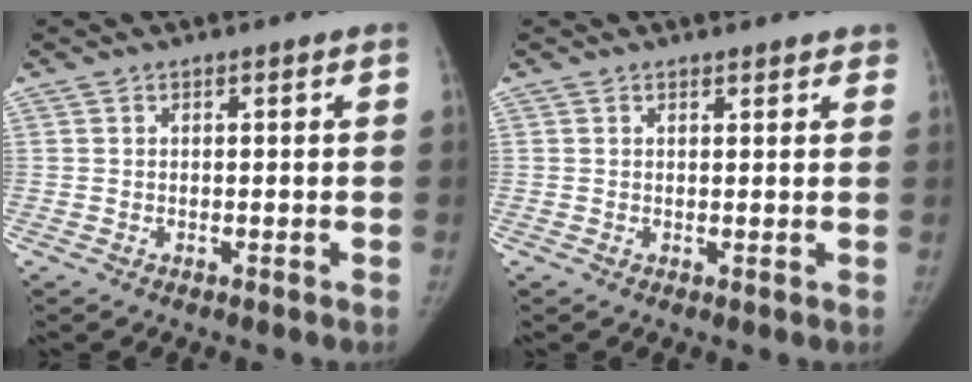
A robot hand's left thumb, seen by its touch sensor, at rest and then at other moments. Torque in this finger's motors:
{"motor_torque": [-0.14, -0.07, -0.08, 0.10, -0.02]}